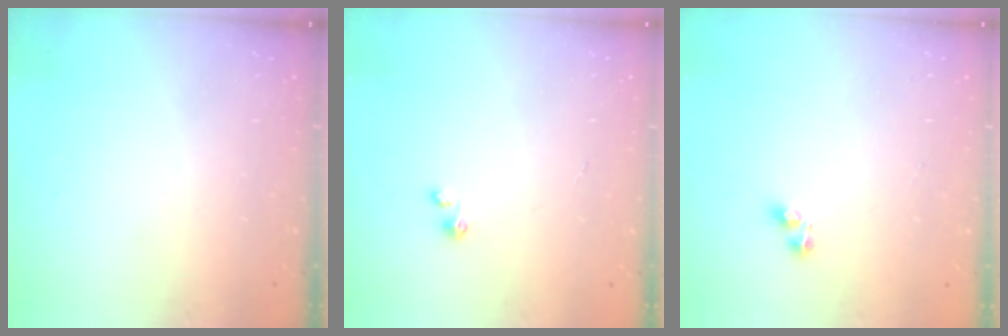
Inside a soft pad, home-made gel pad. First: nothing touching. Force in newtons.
{"total": 0.0}
{"total": 2.5, "press": 2.5, "slide": 0.1}